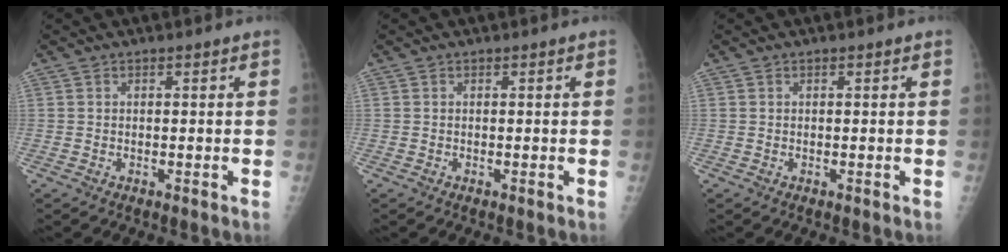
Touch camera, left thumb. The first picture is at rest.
{"total": 0.0}
{"total": 0.0}